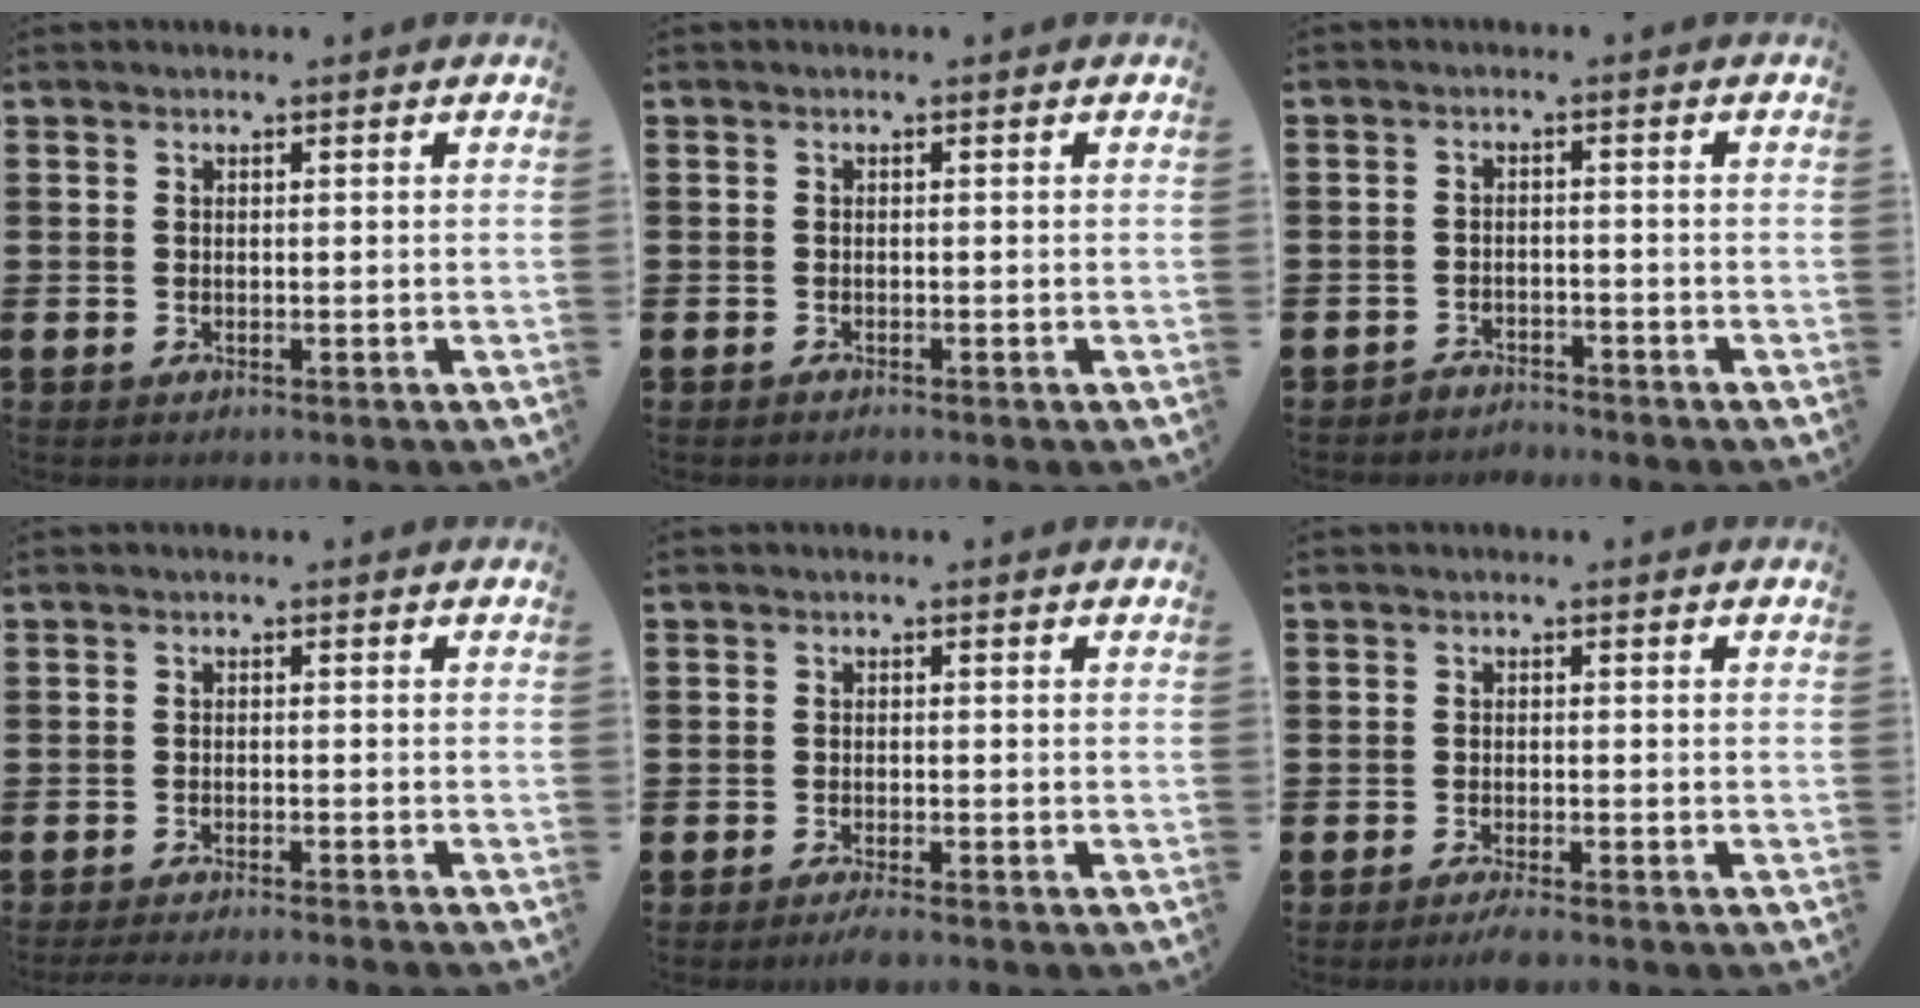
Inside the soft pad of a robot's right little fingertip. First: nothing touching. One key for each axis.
{"total": 0.0}
{"total": 2.1, "fx": -2.0, "fy": 0.2, "fz": -0.5, "tx": -0.001, "ty": 0.005, "tz": -0.047}
{"total": 1.7, "fx": -1.6, "fy": -0.2, "fz": 0.5, "tx": -0.006, "ty": 0.002, "tz": -0.031}
{"total": 1.5, "fx": -1.2, "fy": 0.1, "fz": 0.9, "tx": -0.016, "ty": 0.001, "tz": -0.023}
{"total": 1.7, "fx": -1.3, "fy": 0.1, "fz": 1.1, "tx": -0.020, "ty": 0.002, "tz": -0.025}